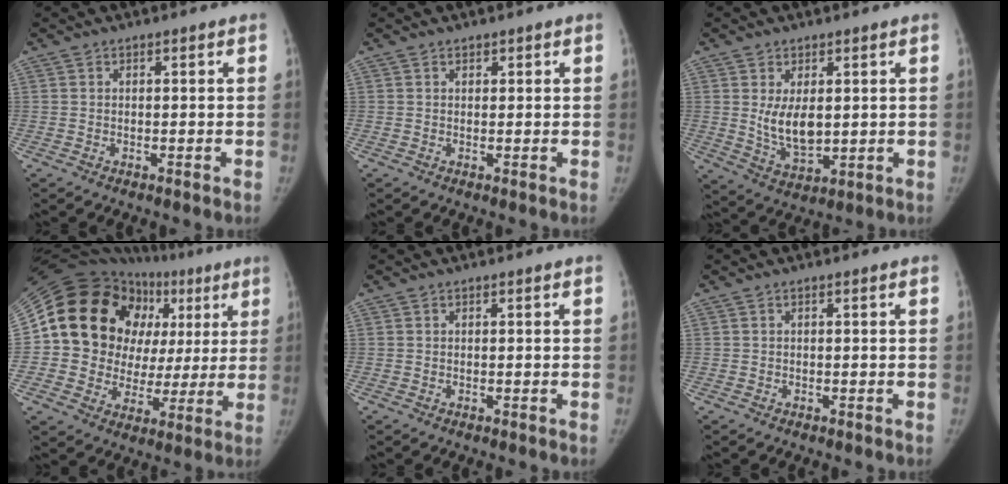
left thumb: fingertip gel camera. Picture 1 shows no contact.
{"total": 0.9, "force": [0.6, 0.6, 0.1], "torque": [0.011, -0.003, 0.006]}
{"total": 7.8, "force": [1.2, 4.6, 6.2], "torque": [-0.091, -0.022, 0.037]}
{"total": 26.4, "force": [6.6, 20.2, 15.7], "torque": [-0.189, 0.050, 0.118]}
{"total": 0.0}
{"total": 0.0}